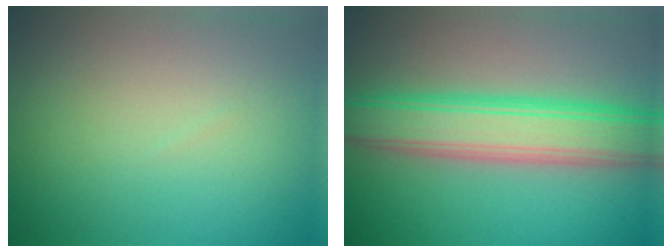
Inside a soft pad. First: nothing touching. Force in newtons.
{"total": 7.2, "press": 7.2, "slide": 0.4}